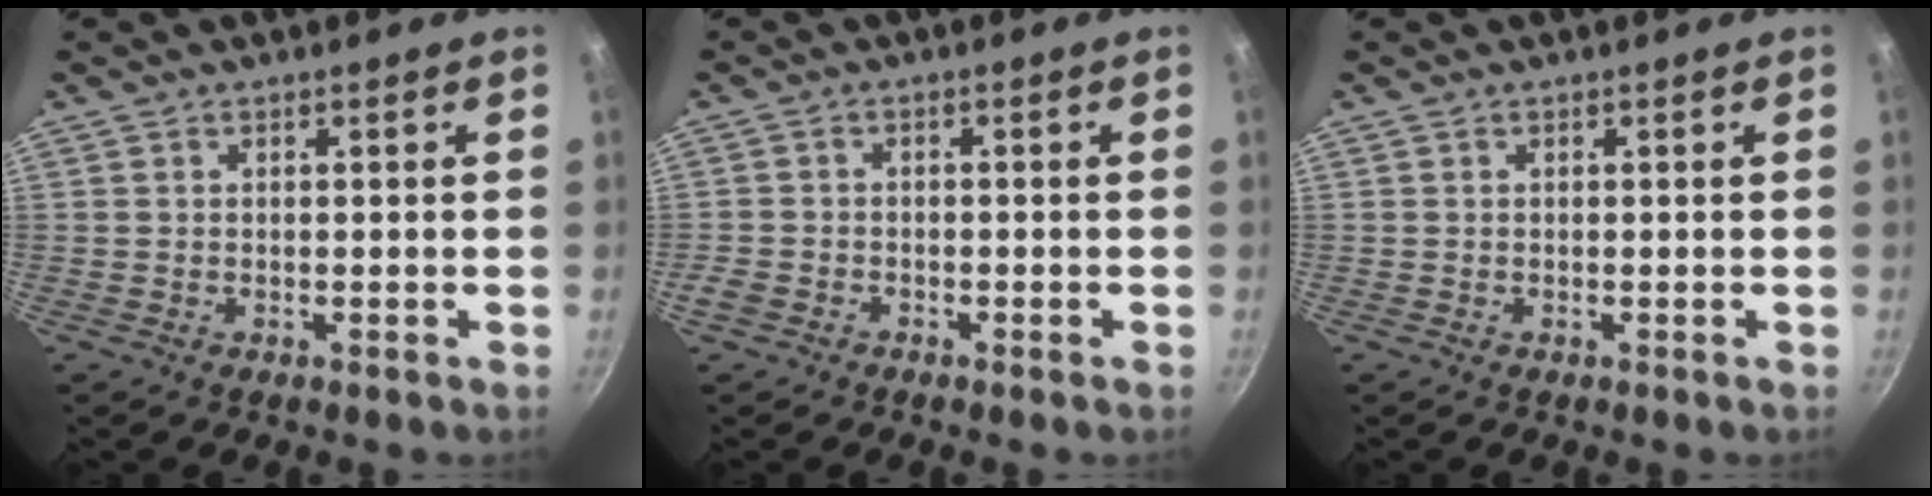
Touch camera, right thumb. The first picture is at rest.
{"total": 2.6, "force": [-1.8, 1.7, 1.0], "torque": [-0.031, 0.014, -0.036]}
{"total": 0.0}